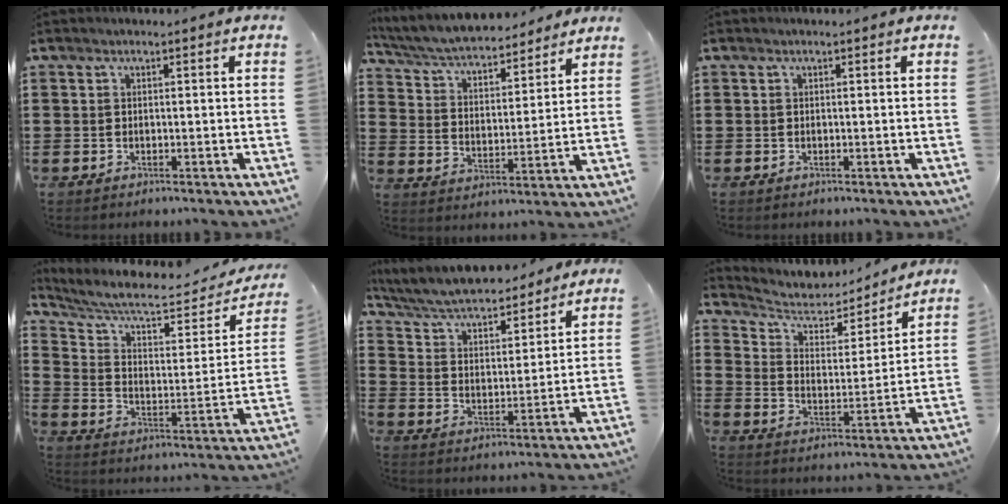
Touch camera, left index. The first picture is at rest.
{"total": 5.9, "force": [5.6, 0.7, 1.8], "torque": [-0.059, -0.035, 0.095]}
{"total": 0.0}
{"total": 7.7, "force": [6.2, 1.7, 4.2], "torque": [-0.099, -0.037, 0.103]}
{"total": 6.2, "force": [5.8, 0.9, 1.9], "torque": [-0.063, -0.037, 0.099]}
{"total": 5.1, "force": [4.4, 2.2, 1.4], "torque": [-0.055, -0.030, 0.071]}